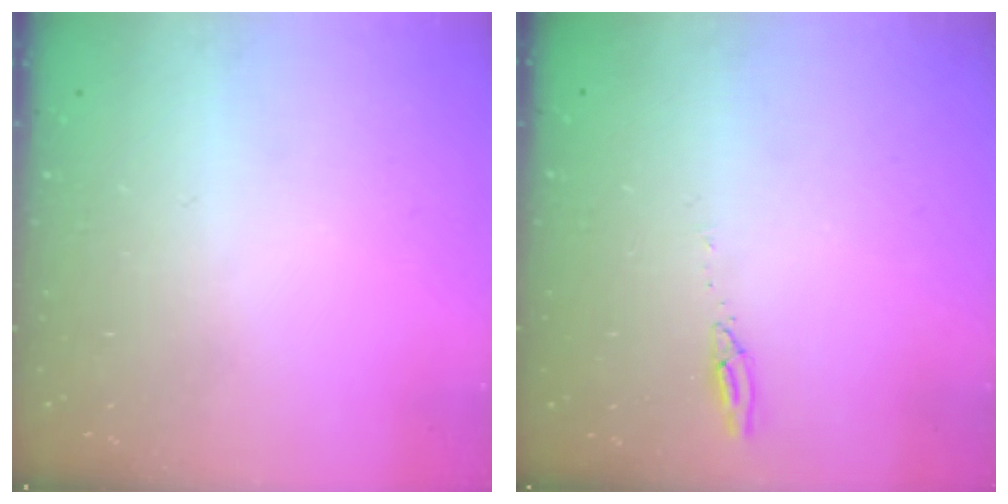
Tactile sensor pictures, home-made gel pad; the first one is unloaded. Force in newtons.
{"total": 2.7, "press": 2.7, "slide": 0.2}